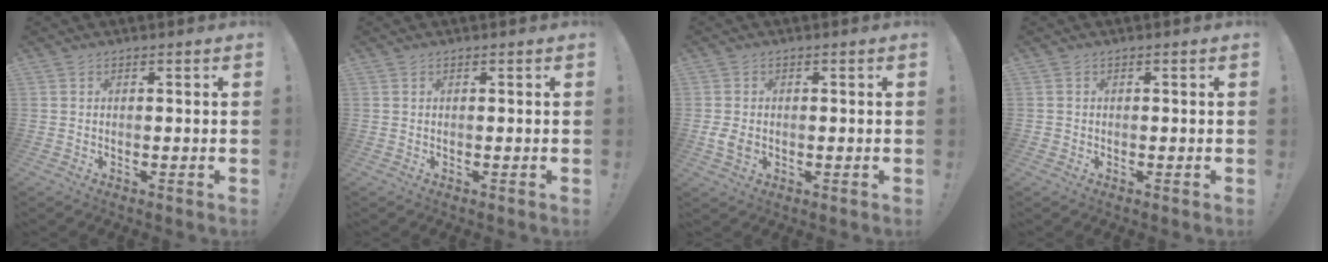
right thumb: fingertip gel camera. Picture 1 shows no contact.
{"total": 0.0}
{"total": 4.0, "force": [-0.8, 2.9, 2.7], "torque": [-0.054, 0.003, -0.013]}
{"total": 0.7, "force": [-0.3, 0.7, 0.1], "torque": [-0.005, 0.004, -0.004]}